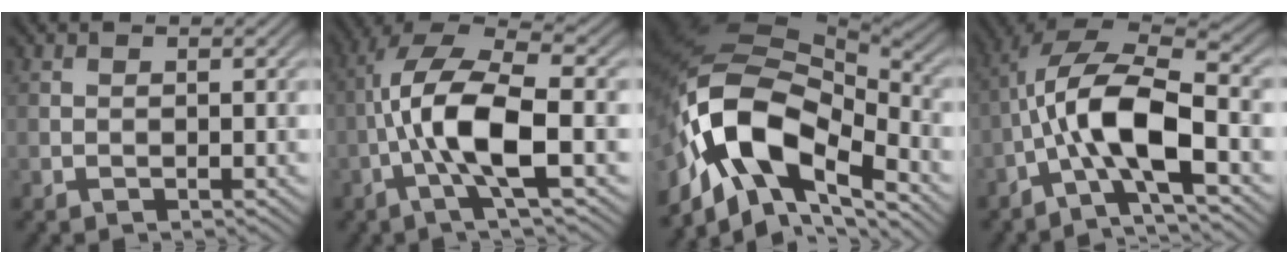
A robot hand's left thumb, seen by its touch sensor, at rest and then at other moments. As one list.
[{"total": 11.1, "force": [-2.3, 3.2, 10.3], "torque": [-0.208, 0.014, -0.053]}, {"total": 16.1, "force": [-6.5, 7.8, 12.5], "torque": [-0.244, -0.004, -0.133]}, {"total": 11.0, "force": [-3.3, 3.7, 9.8], "torque": [-0.196, 0.010, -0.071]}]